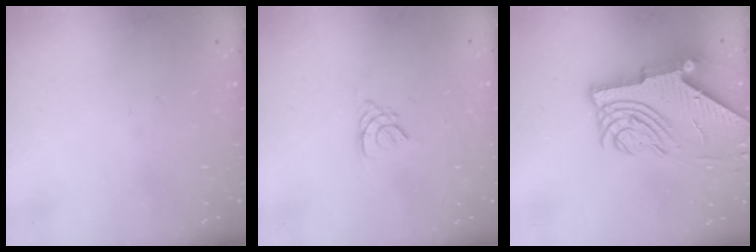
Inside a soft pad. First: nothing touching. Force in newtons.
{"total": 2.8, "press": 2.7, "slide": 0.5}
{"total": 10.9, "press": 10.8, "slide": 1.2}